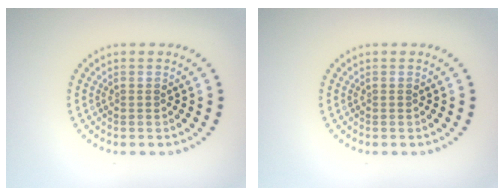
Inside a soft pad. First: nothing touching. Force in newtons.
{"total": 0.0}